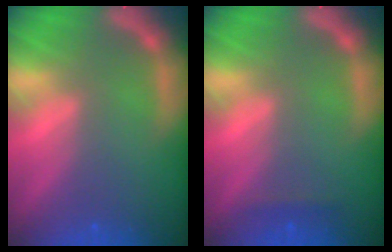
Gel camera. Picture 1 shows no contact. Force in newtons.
{"total": 0.9}